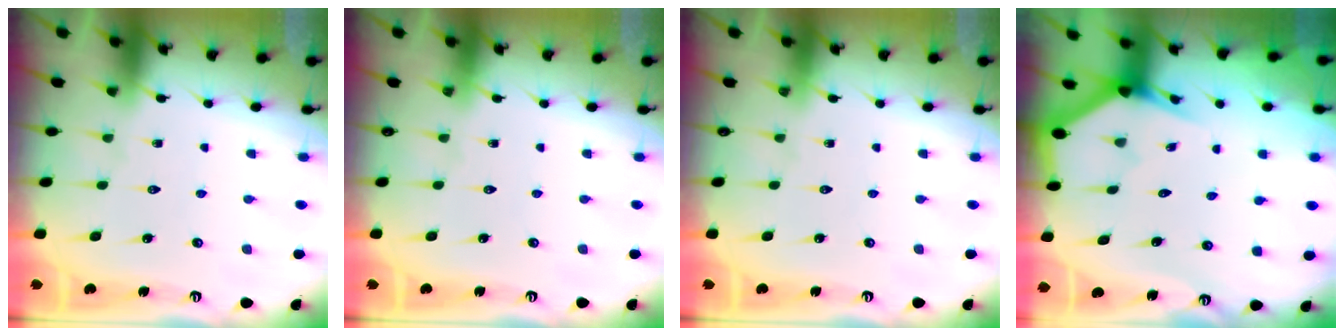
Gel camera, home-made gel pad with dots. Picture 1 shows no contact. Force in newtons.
{"total": 0.0}
{"total": 0.0}
{"total": 3.0, "press": 3.0, "slide": 0.1}